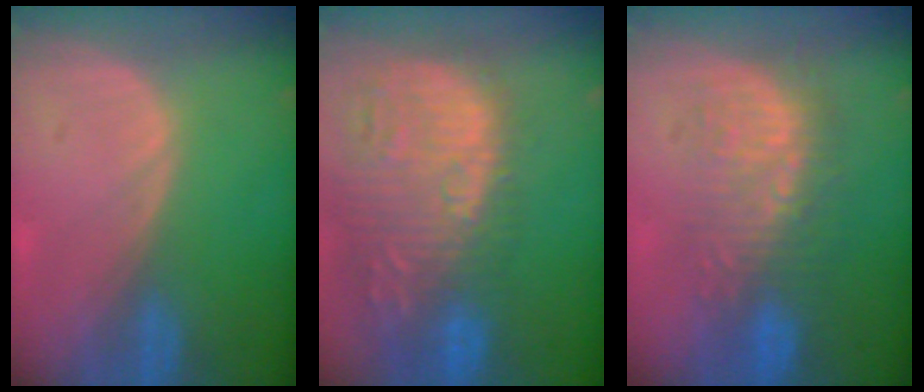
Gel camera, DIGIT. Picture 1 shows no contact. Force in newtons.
{"total": 15.5, "press": 13.1, "slide": 8.3}
{"total": 8.9, "press": 8.7, "slide": 1.9}